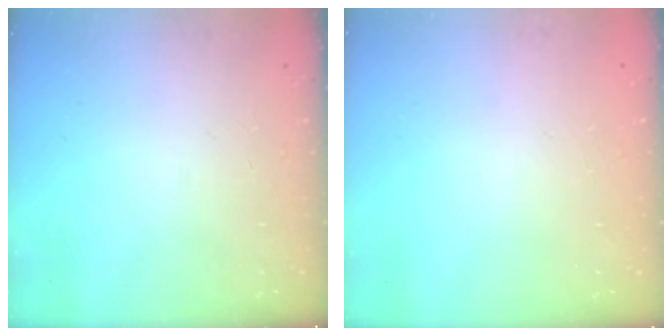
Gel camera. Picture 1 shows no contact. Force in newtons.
{"total": 0.0}